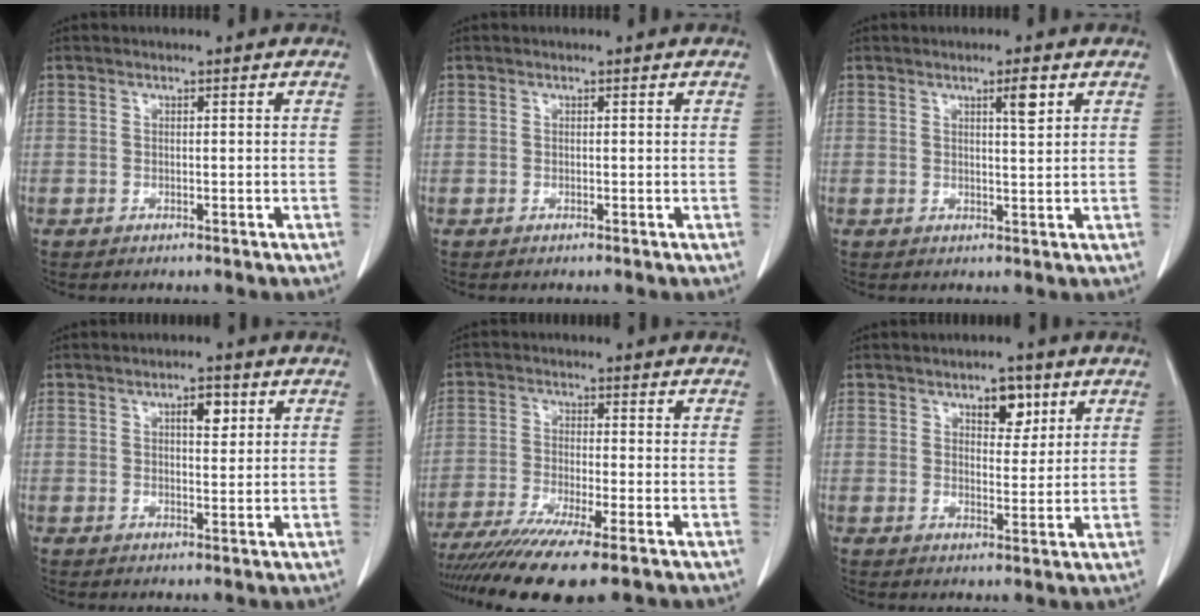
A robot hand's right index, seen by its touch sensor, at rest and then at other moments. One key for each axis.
{"total": 0.0}
{"total": 2.7, "fx": 1.4, "fy": 0.1, "fz": 2.3, "tx": -0.039, "ty": -0.003, "tz": 0.022}
{"total": 3.2, "fx": 1.3, "fy": 1.2, "fz": 2.7, "tx": -0.041, "ty": 0.001, "tz": 0.019}
{"total": 12.3, "fx": -9.1, "fy": 0.5, "fz": 8.2, "tx": -0.141, "ty": -0.027, "tz": -0.149}
{"total": 4.7, "fx": 2.6, "fy": 2.4, "fz": 3.1, "tx": -0.042, "ty": 0.004, "tz": 0.038}